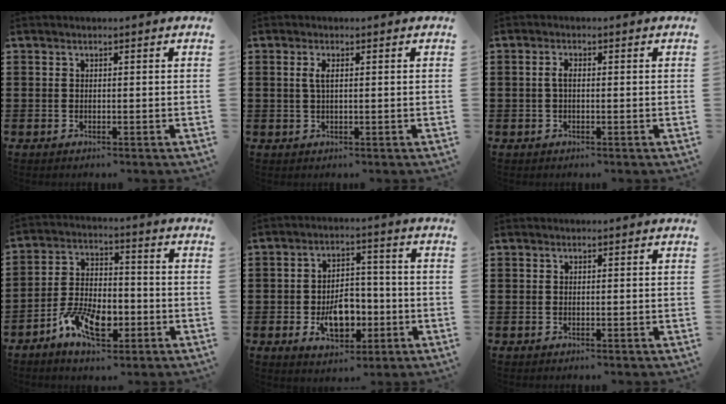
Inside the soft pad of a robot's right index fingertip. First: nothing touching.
{"total": 1.8, "force": [0.4, 0.5, 1.7], "torque": [-0.035, 0.004, 0.004]}
{"total": 1.7, "force": [-0.1, 0.6, 1.5], "torque": [-0.030, 0.002, -0.004]}
{"total": 8.9, "force": [-4.4, 4.4, 6.3], "torque": [-0.133, 0.008, -0.082]}
{"total": 8.0, "force": [-2.4, 4.9, 5.8], "torque": [-0.081, 0.003, -0.044]}
{"total": 0.0}